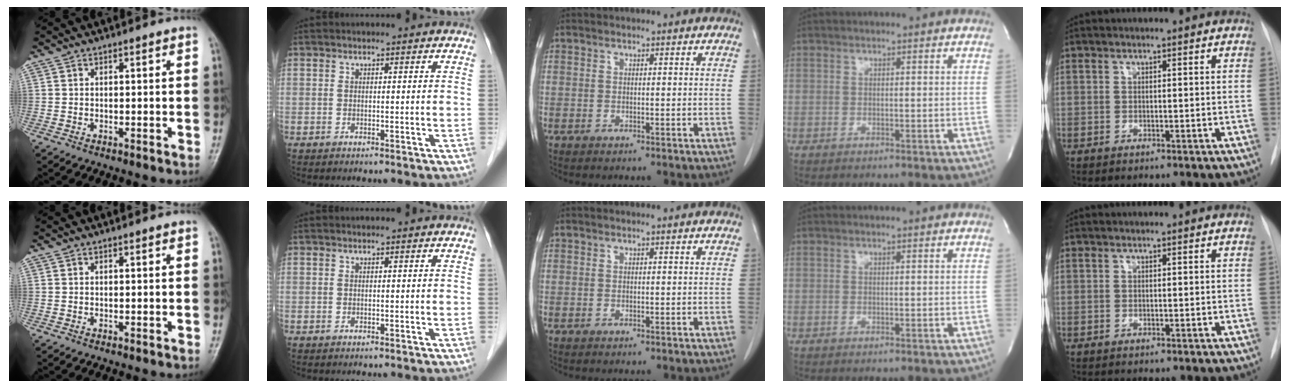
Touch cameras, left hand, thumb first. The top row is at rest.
{}